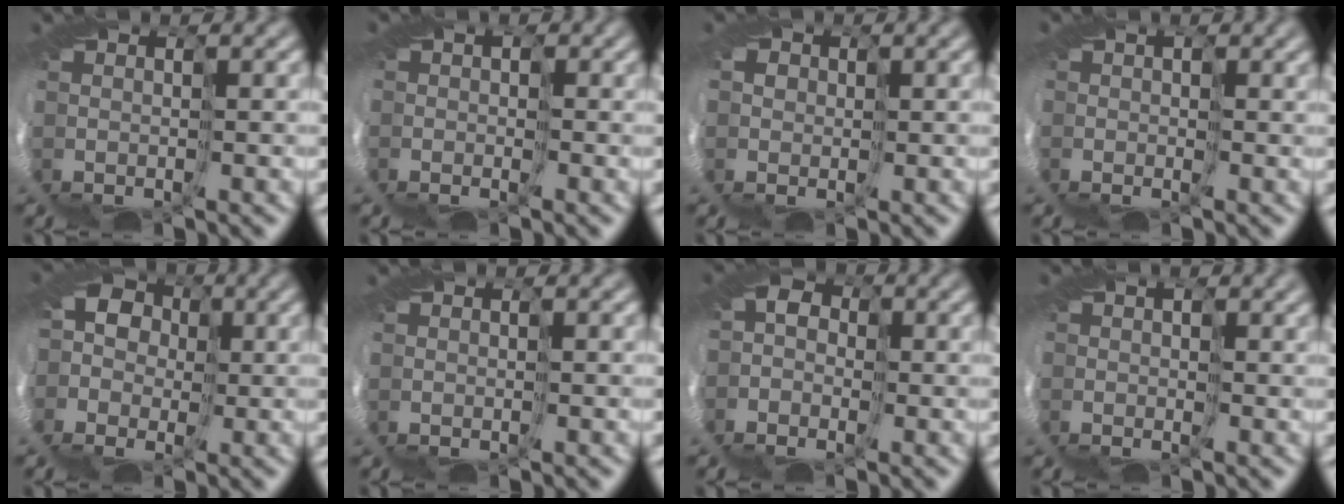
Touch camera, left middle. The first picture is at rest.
{"total": 2.6, "force": [-0.1, 2.3, 1.3], "torque": [-0.019, 0.004, -0.010]}
{"total": 4.9, "force": [0.2, 4.6, 1.8], "torque": [-0.034, 0.008, -0.032]}
{"total": 2.1, "force": [0.7, 1.6, 1.2], "torque": [-0.024, 0.009, 0.002]}
{"total": 8.1, "force": [-1.7, 7.7, 2.2], "torque": [-0.063, 0.001, -0.062]}
{"total": 0.0}
{"total": 4.4, "force": [-1.8, 3.8, 1.5], "torque": [-0.032, 0.005, -0.044]}
{"total": 2.0, "force": [0.6, 1.5, 1.1], "torque": [-0.023, 0.007, 0.003]}